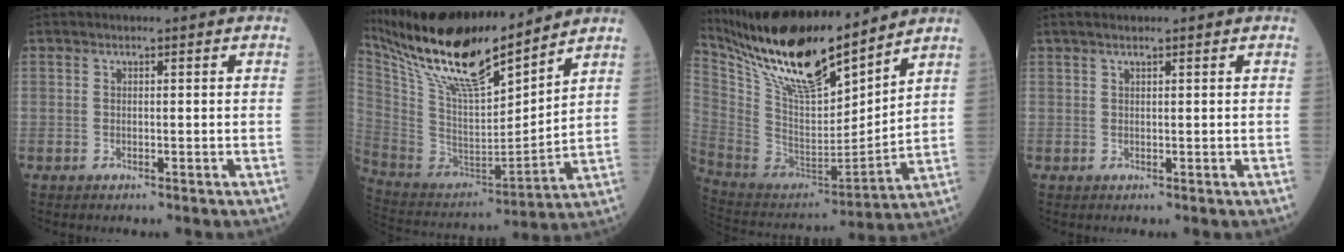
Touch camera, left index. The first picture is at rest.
{"total": 20.8, "force": [17.2, 2.9, 11.3], "torque": [-0.218, -0.003, 0.324]}
{"total": 20.4, "force": [17.1, 3.2, 10.6], "torque": [-0.203, -0.010, 0.321]}
{"total": 1.9, "force": [1.5, 0.1, 1.2], "torque": [-0.020, 0.020, 0.026]}